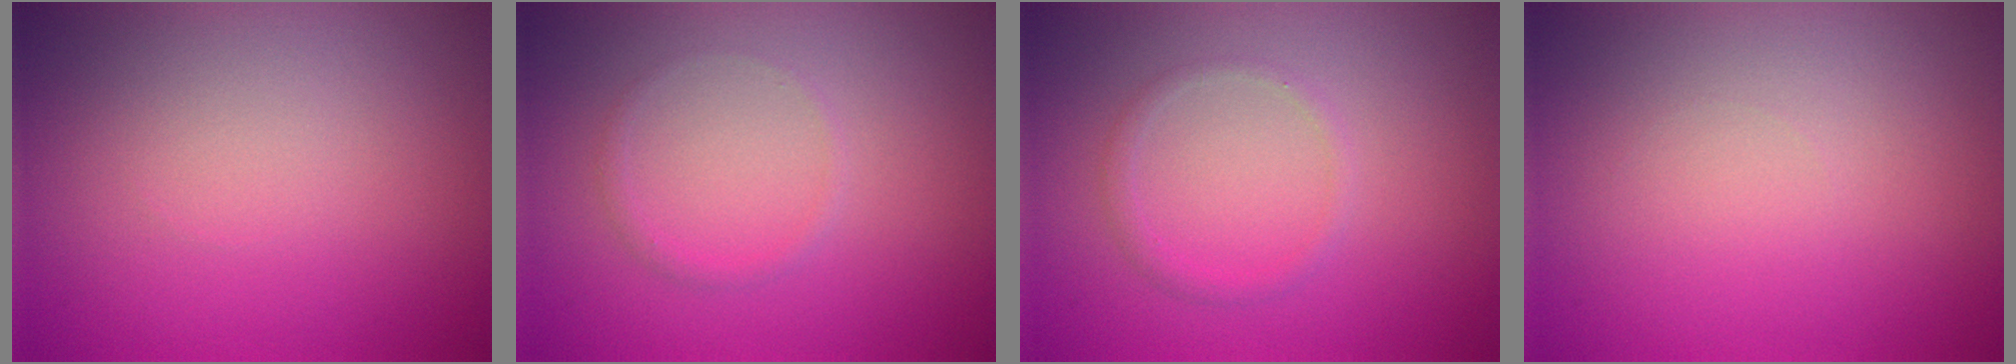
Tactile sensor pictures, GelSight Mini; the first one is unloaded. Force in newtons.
{"total": 0.7, "press": 0.7, "slide": 0.0}
{"total": 1.1, "press": 1.1, "slide": 0.0}
{"total": 0.0}